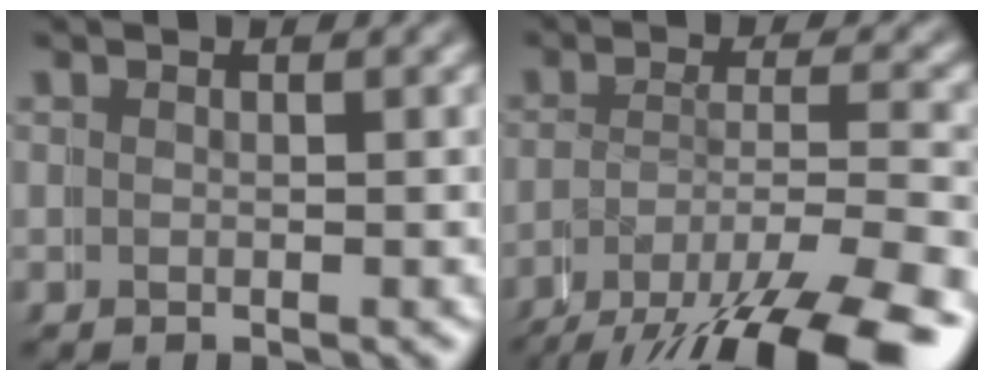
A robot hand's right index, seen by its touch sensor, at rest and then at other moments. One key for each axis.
{"total": 6.8, "fx": -3.8, "fy": 2.2, "fz": 5.2, "tx": -0.088, "ty": -0.036, "tz": -0.050}